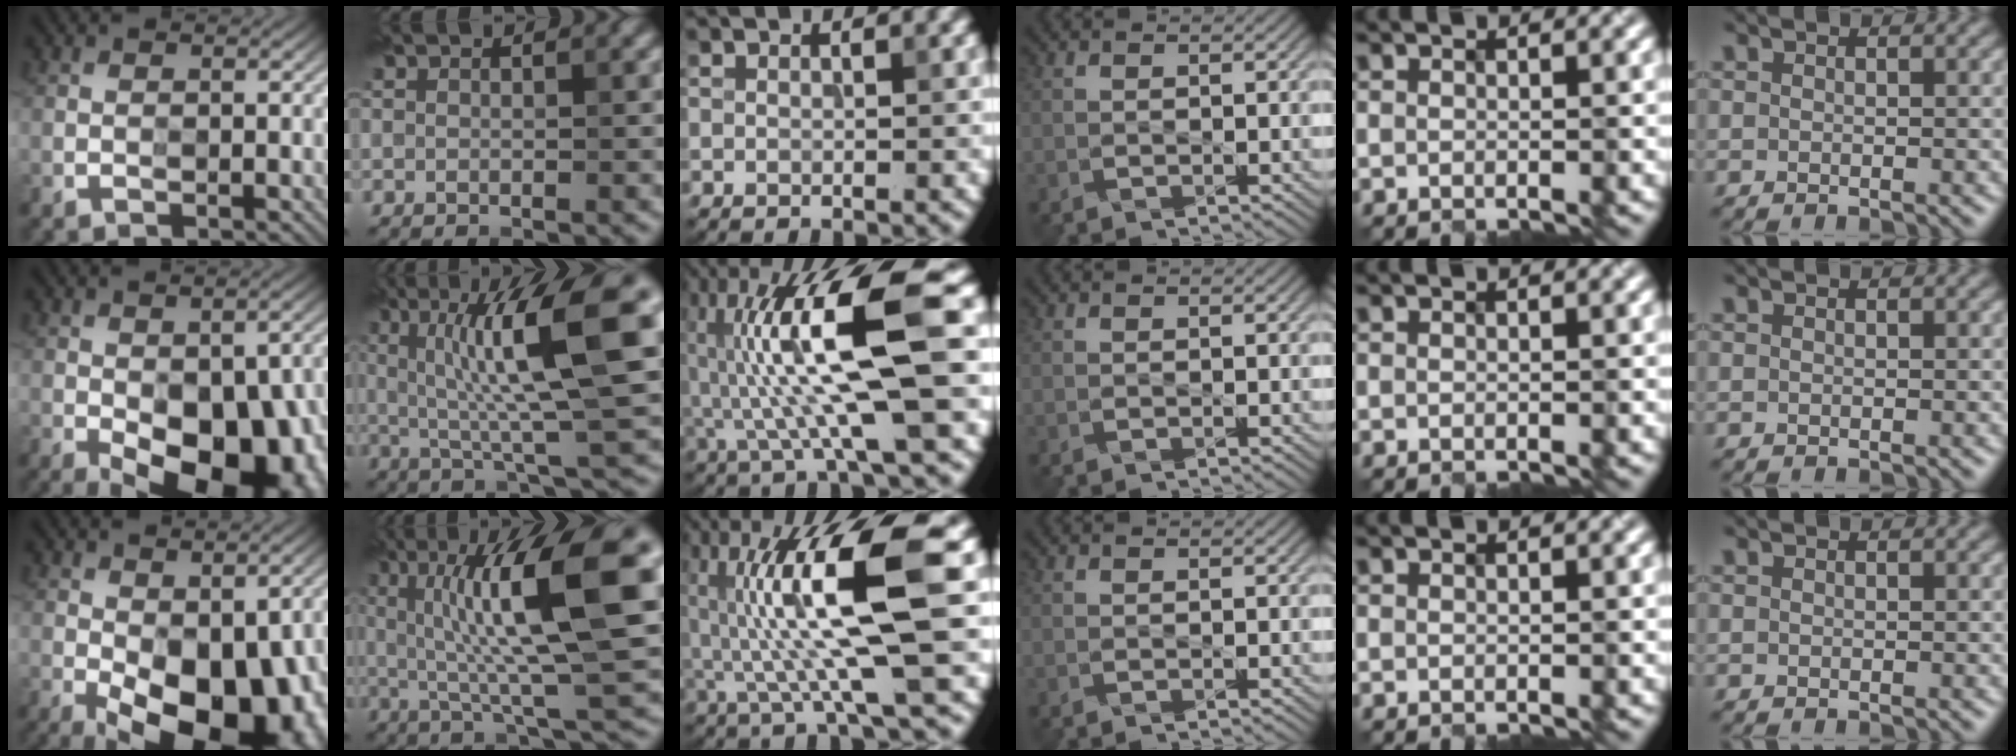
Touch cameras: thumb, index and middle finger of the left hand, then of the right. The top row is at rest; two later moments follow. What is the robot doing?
{"motion": "insert", "object": "power strip"}